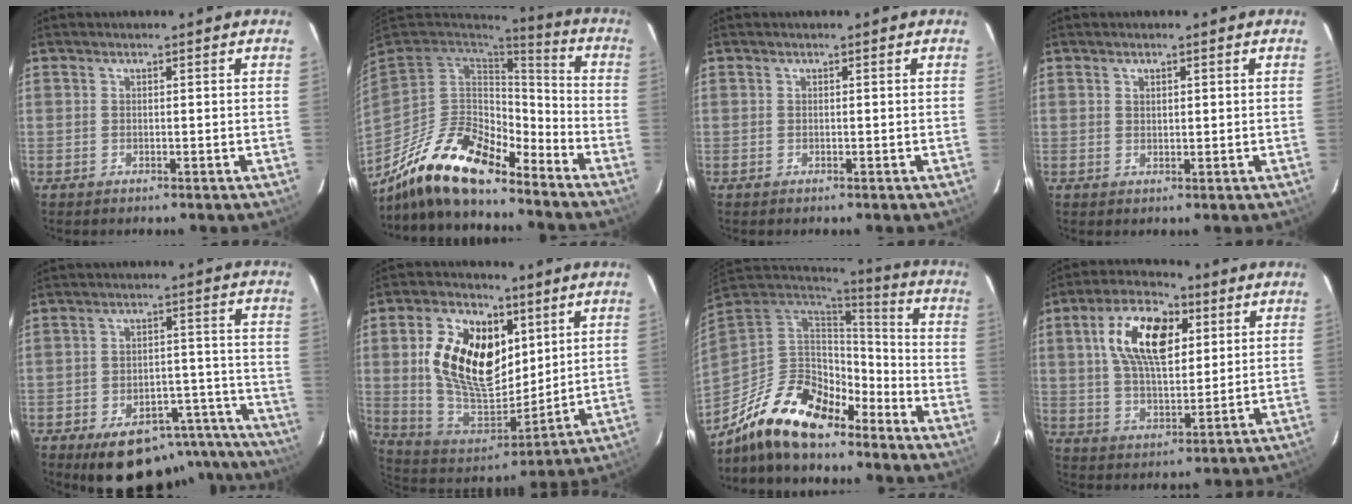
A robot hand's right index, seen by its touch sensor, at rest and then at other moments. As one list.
[{"total": 18.5, "force": [-14.1, 6.1, 10.3], "torque": [-0.212, -0.017, -0.263]}, {"total": 0.0}, {"total": 1.1, "force": [0.6, 0.7, 0.6], "torque": [-0.009, 0.003, 0.012]}, {"total": 21.0, "force": [-17.0, 8.7, 8.7], "torque": [-0.126, 0.040, -0.195]}, {"total": 20.2, "force": [5.5, 12.2, 15.1], "torque": [-0.307, 0.009, 0.112]}, {"total": 17.5, "force": [-12.3, 7.3, 10.0], "torque": [-0.208, -0.013, -0.221]}, {"total": 14.6, "force": [4.8, 7.3, 11.7], "torque": [-0.214, 0.025, 0.087]}]